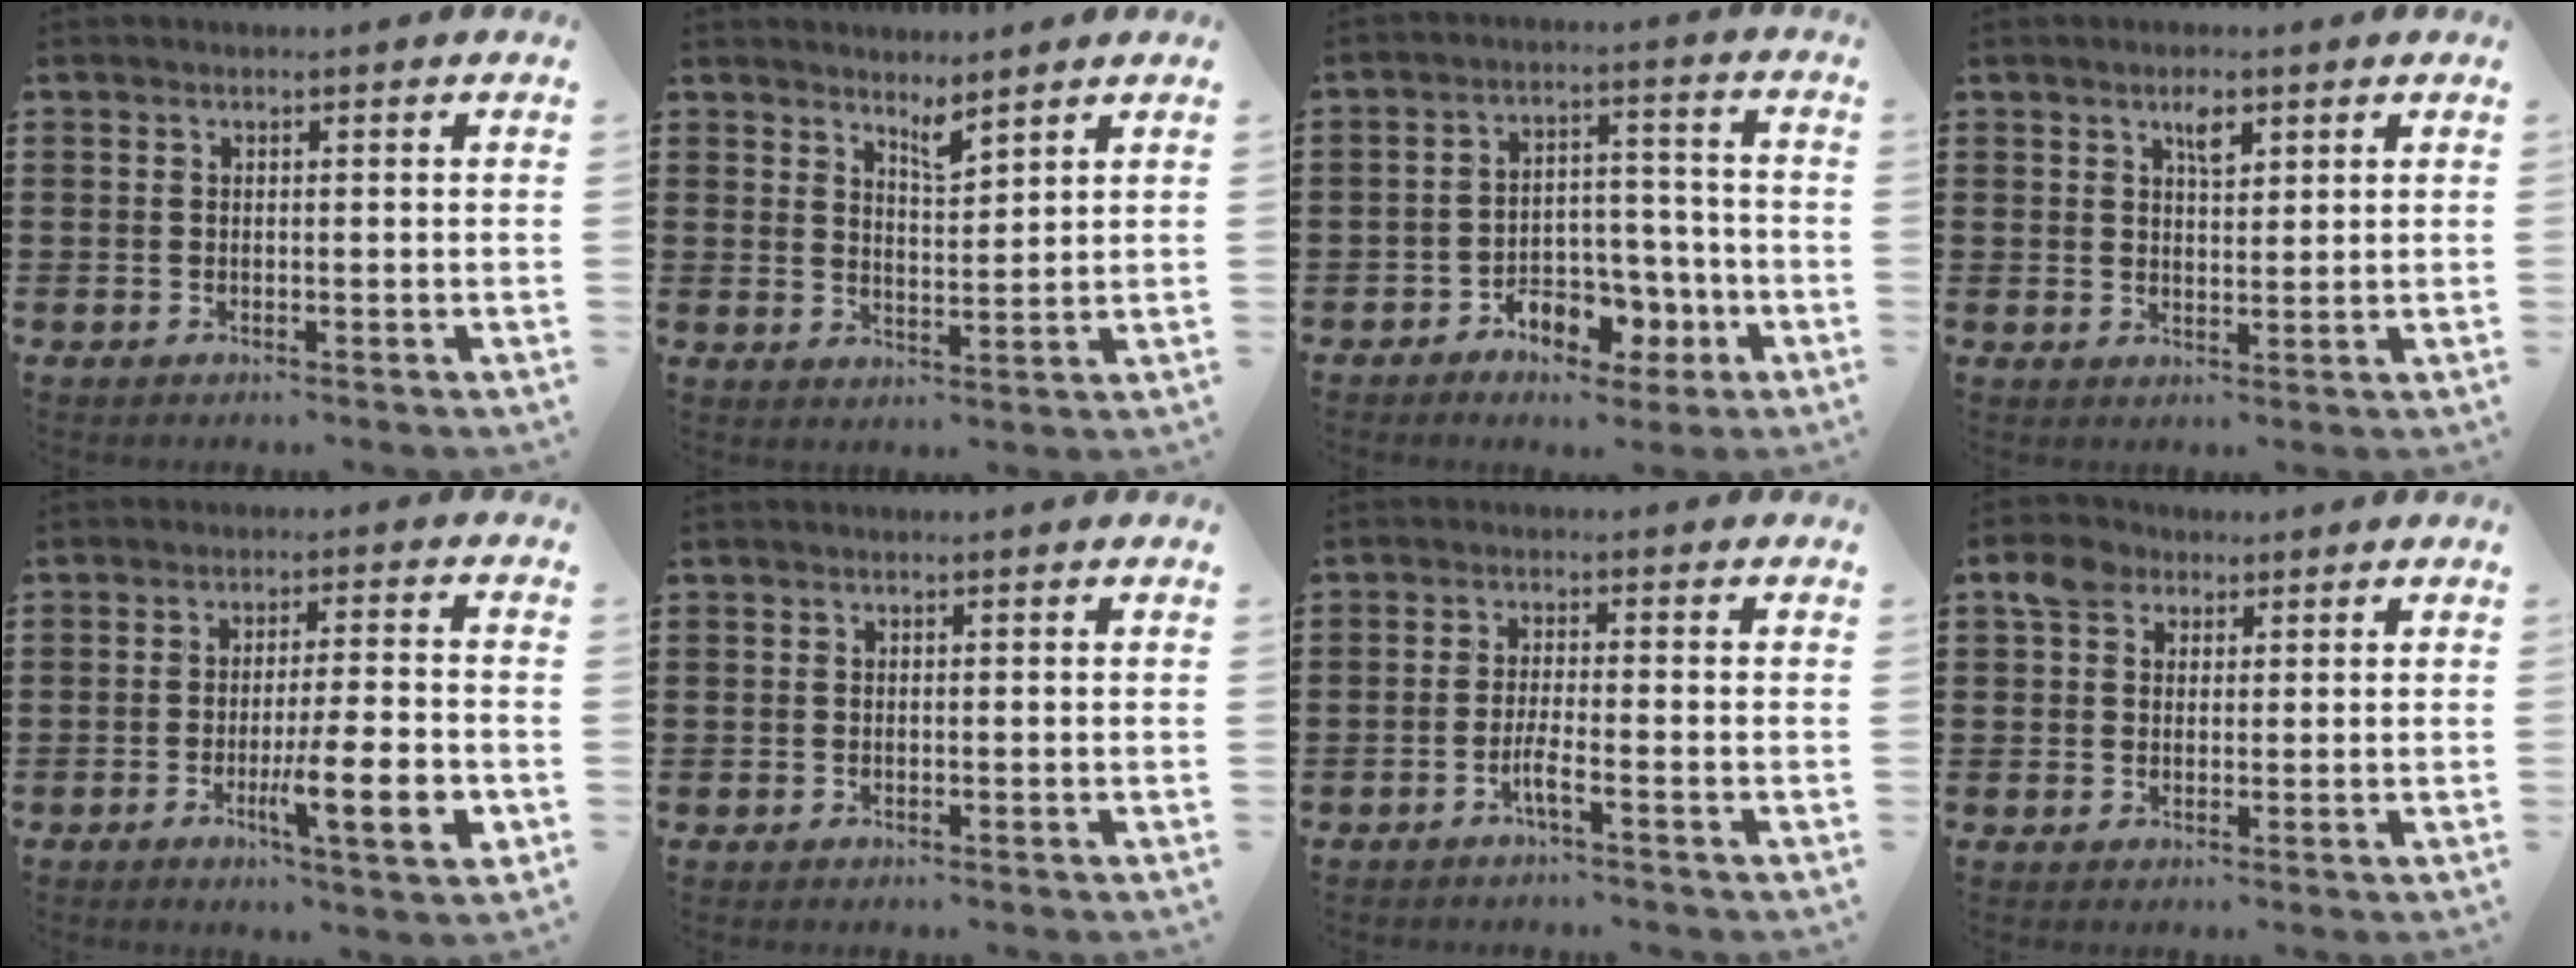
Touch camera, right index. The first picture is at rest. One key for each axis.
{"total": 3.2, "fx": 2.9, "fy": 0.2, "fz": 1.2, "tx": -0.023, "ty": -0.007, "tz": 0.052}
{"total": 7.0, "fx": -3.9, "fy": 4.7, "fz": 3.4, "tx": -0.048, "ty": 0.025, "tz": -0.067}
{"total": 3.2, "fx": 1.9, "fy": 1.2, "fz": 2.2, "tx": -0.033, "ty": 0.000, "tz": 0.029}
{"total": 10.0, "fx": -3.1, "fy": 1.6, "fz": 9.4, "tx": -0.142, "ty": -0.007, "tz": -0.048}
{"total": 0.0}
{"total": 3.1, "fx": -1.8, "fy": 0.1, "fz": 2.5, "tx": -0.051, "ty": -0.002, "tz": -0.036}
{"total": 4.4, "fx": 2.4, "fy": 3.3, "fz": 1.8, "tx": -0.051, "ty": 0.015, "tz": 0.044}